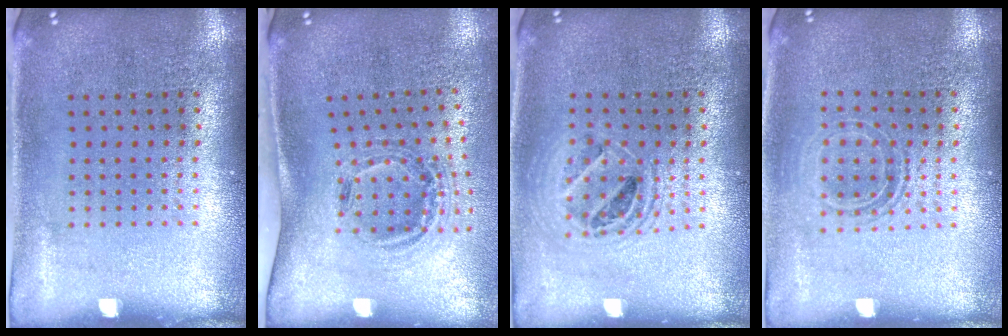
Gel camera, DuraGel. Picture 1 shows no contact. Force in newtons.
{"total": 1.2, "press": 1.0, "slide": 0.7}
{"total": 1.5, "press": 1.3, "slide": 0.7}
{"total": 1.4, "press": 1.2, "slide": 0.8}